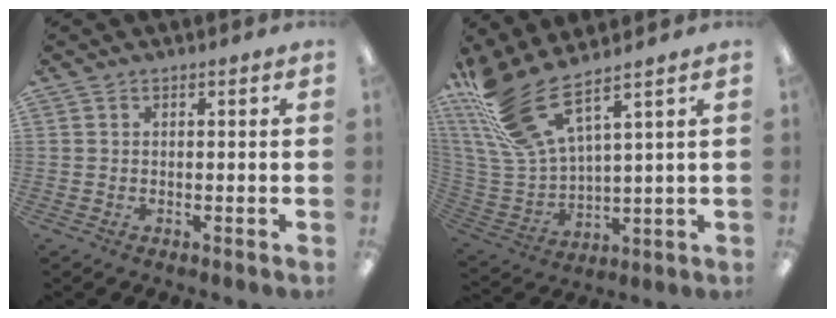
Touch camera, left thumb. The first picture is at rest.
{"total": 16.6, "force": [11.3, 5.2, 10.9], "torque": [-0.255, -0.064, 0.203]}